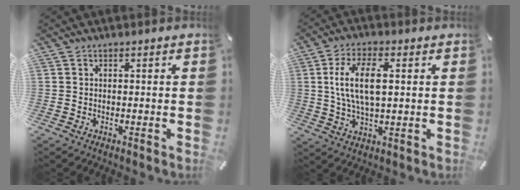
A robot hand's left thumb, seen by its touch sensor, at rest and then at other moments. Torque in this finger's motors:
{"motor_torque": [1.46, 2.21, 1.31, -0.83, 0.51]}